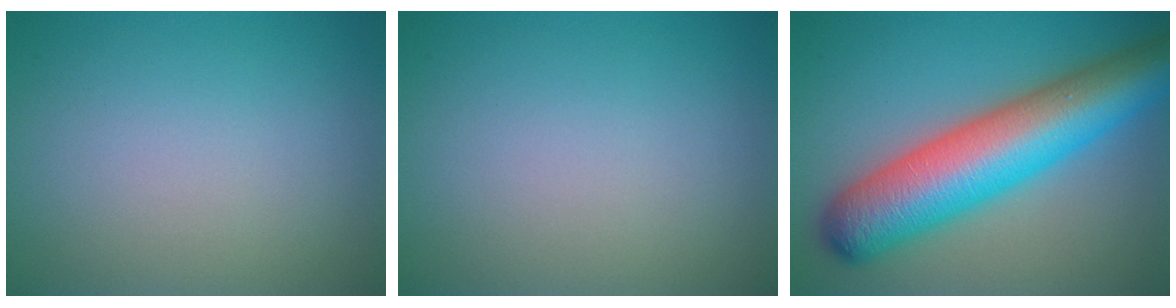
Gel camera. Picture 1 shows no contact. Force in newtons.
{"total": 0.0}
{"total": 11.9, "press": 11.9, "slide": 0.3}